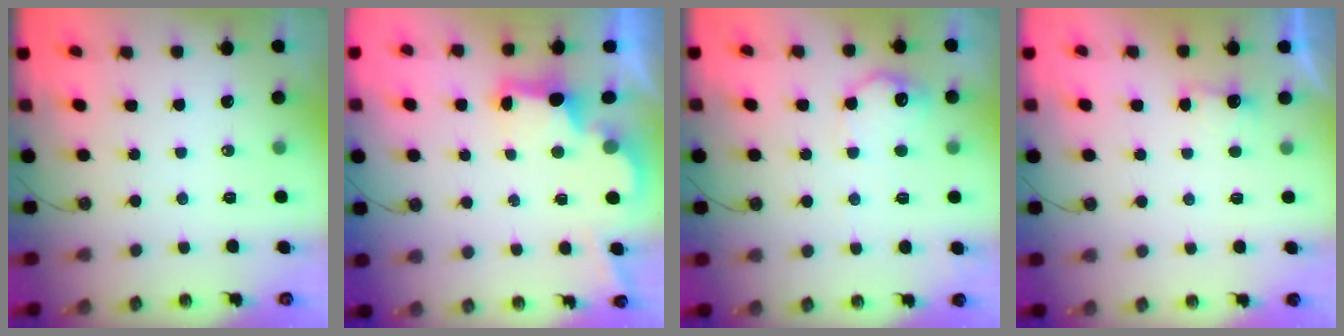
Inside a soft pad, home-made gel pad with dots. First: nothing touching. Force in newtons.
{"total": 2.9, "press": 2.8, "slide": 0.9}
{"total": 10.5, "press": 10.5, "slide": 0.5}
{"total": 2.4, "press": 2.3, "slide": 0.8}